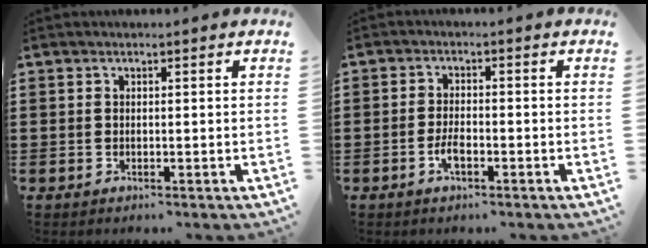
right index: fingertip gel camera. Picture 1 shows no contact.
{"total": 3.1, "force": [-1.4, 1.1, 2.5], "torque": [-0.059, -0.001, -0.030]}